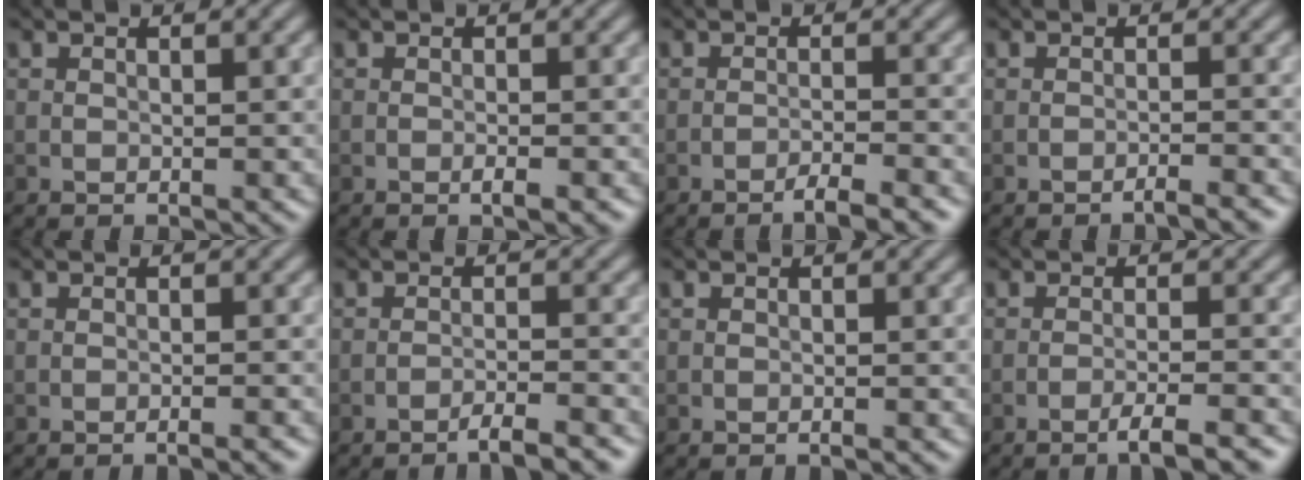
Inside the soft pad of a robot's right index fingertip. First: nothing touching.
{"total": 1.2, "force": [-0.5, 0.1, 1.1], "torque": [-0.016, 0.000, -0.011]}
{"total": 2.7, "force": [-2.0, 0.2, 1.8], "torque": [-0.022, 0.007, -0.042]}
{"total": 2.1, "force": [-1.7, 0.2, 1.3], "torque": [-0.012, 0.009, -0.034]}
{"total": 1.2, "force": [-0.8, 0.2, 0.9], "torque": [-0.008, 0.002, -0.018]}
{"total": 2.9, "force": [-2.3, 0.3, 1.8], "torque": [-0.018, 0.010, -0.045]}
{"total": 0.0}
{"total": 3.5, "force": [-2.3, 0.4, 2.6], "torque": [-0.035, 0.009, -0.046]}